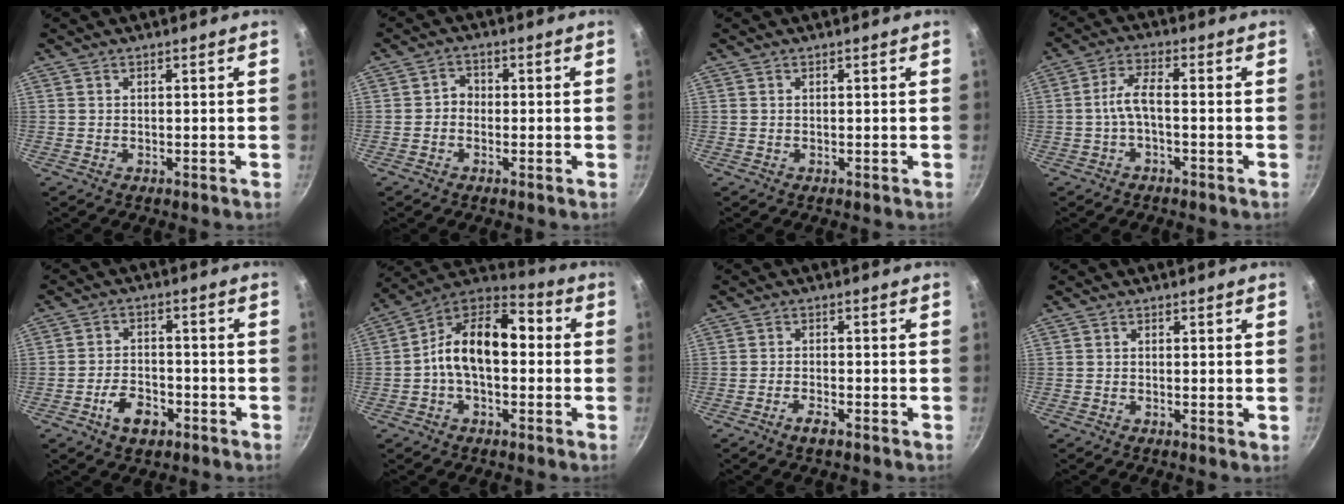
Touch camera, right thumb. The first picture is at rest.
{"total": 2.4, "force": [-0.7, 2.1, 1.0], "torque": [-0.003, 0.015, -0.018]}
{"total": 0.0}
{"total": 4.8, "force": [-1.4, 1.5, 4.3], "torque": [-0.096, 0.025, -0.035]}
{"total": 6.9, "force": [-3.5, 4.1, 4.2], "torque": [-0.059, 0.025, -0.062]}
{"total": 15.3, "force": [-0.1, 9.4, 12.1], "torque": [-0.174, 0.047, -0.025]}
{"total": 2.7, "force": [-1.8, 0.7, 1.8], "torque": [-0.039, 0.013, -0.038]}
{"total": 0.7, "force": [0.0, 0.2, 0.7], "torque": [-0.010, -0.001, -0.003]}